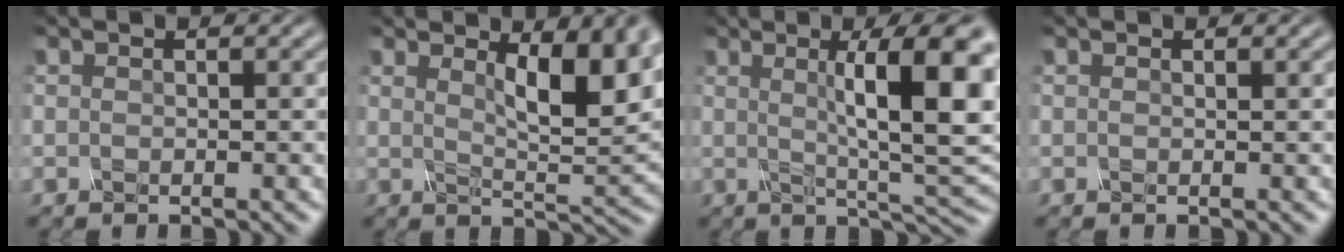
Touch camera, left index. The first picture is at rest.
{"total": 7.4, "force": [2.6, 2.0, 6.6], "torque": [-0.091, -0.007, 0.044]}
{"total": 11.3, "force": [1.8, 2.6, 10.8], "torque": [-0.130, 0.005, 0.025]}
{"total": 0.0}